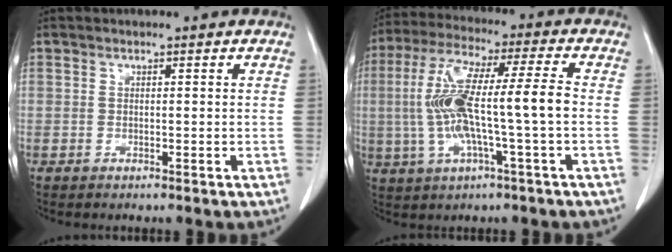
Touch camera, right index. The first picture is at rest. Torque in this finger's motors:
{"motor_torque": [1.46, -0.32, 0.52, 0.21]}